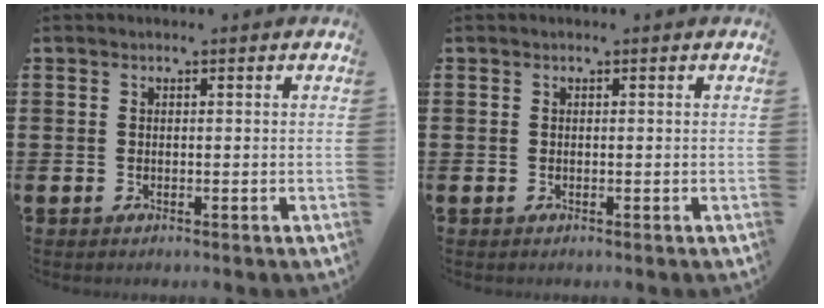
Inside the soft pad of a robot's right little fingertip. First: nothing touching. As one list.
[{"total": 0.0}]